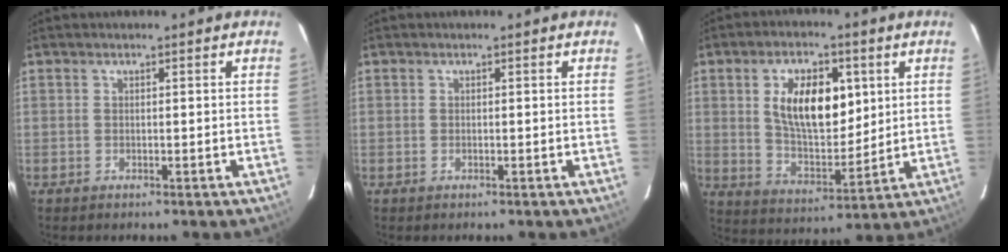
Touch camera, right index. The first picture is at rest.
{"total": 0.0}
{"total": 13.8, "force": [4.0, 7.2, 11.0], "torque": [-0.194, 0.009, 0.080]}